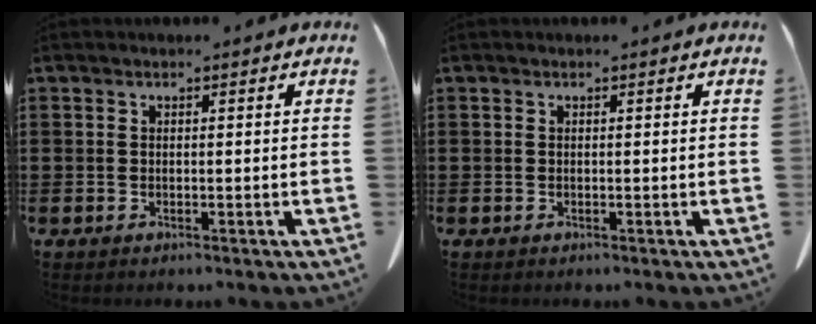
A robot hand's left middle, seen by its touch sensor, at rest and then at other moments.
{"total": 0.0}